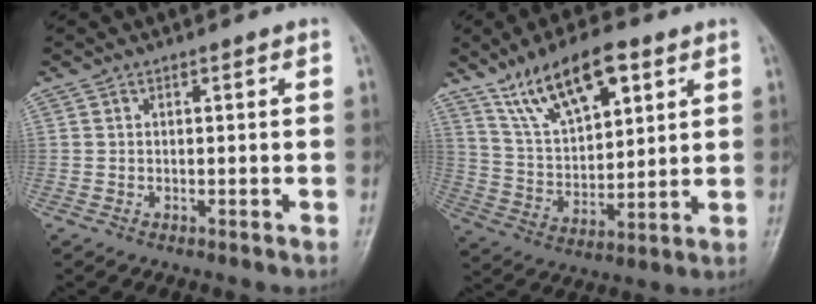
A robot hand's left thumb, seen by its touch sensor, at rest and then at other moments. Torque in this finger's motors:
{"motor_torque": [0.53, 0.46, 1.27, -1.49, 0.19]}